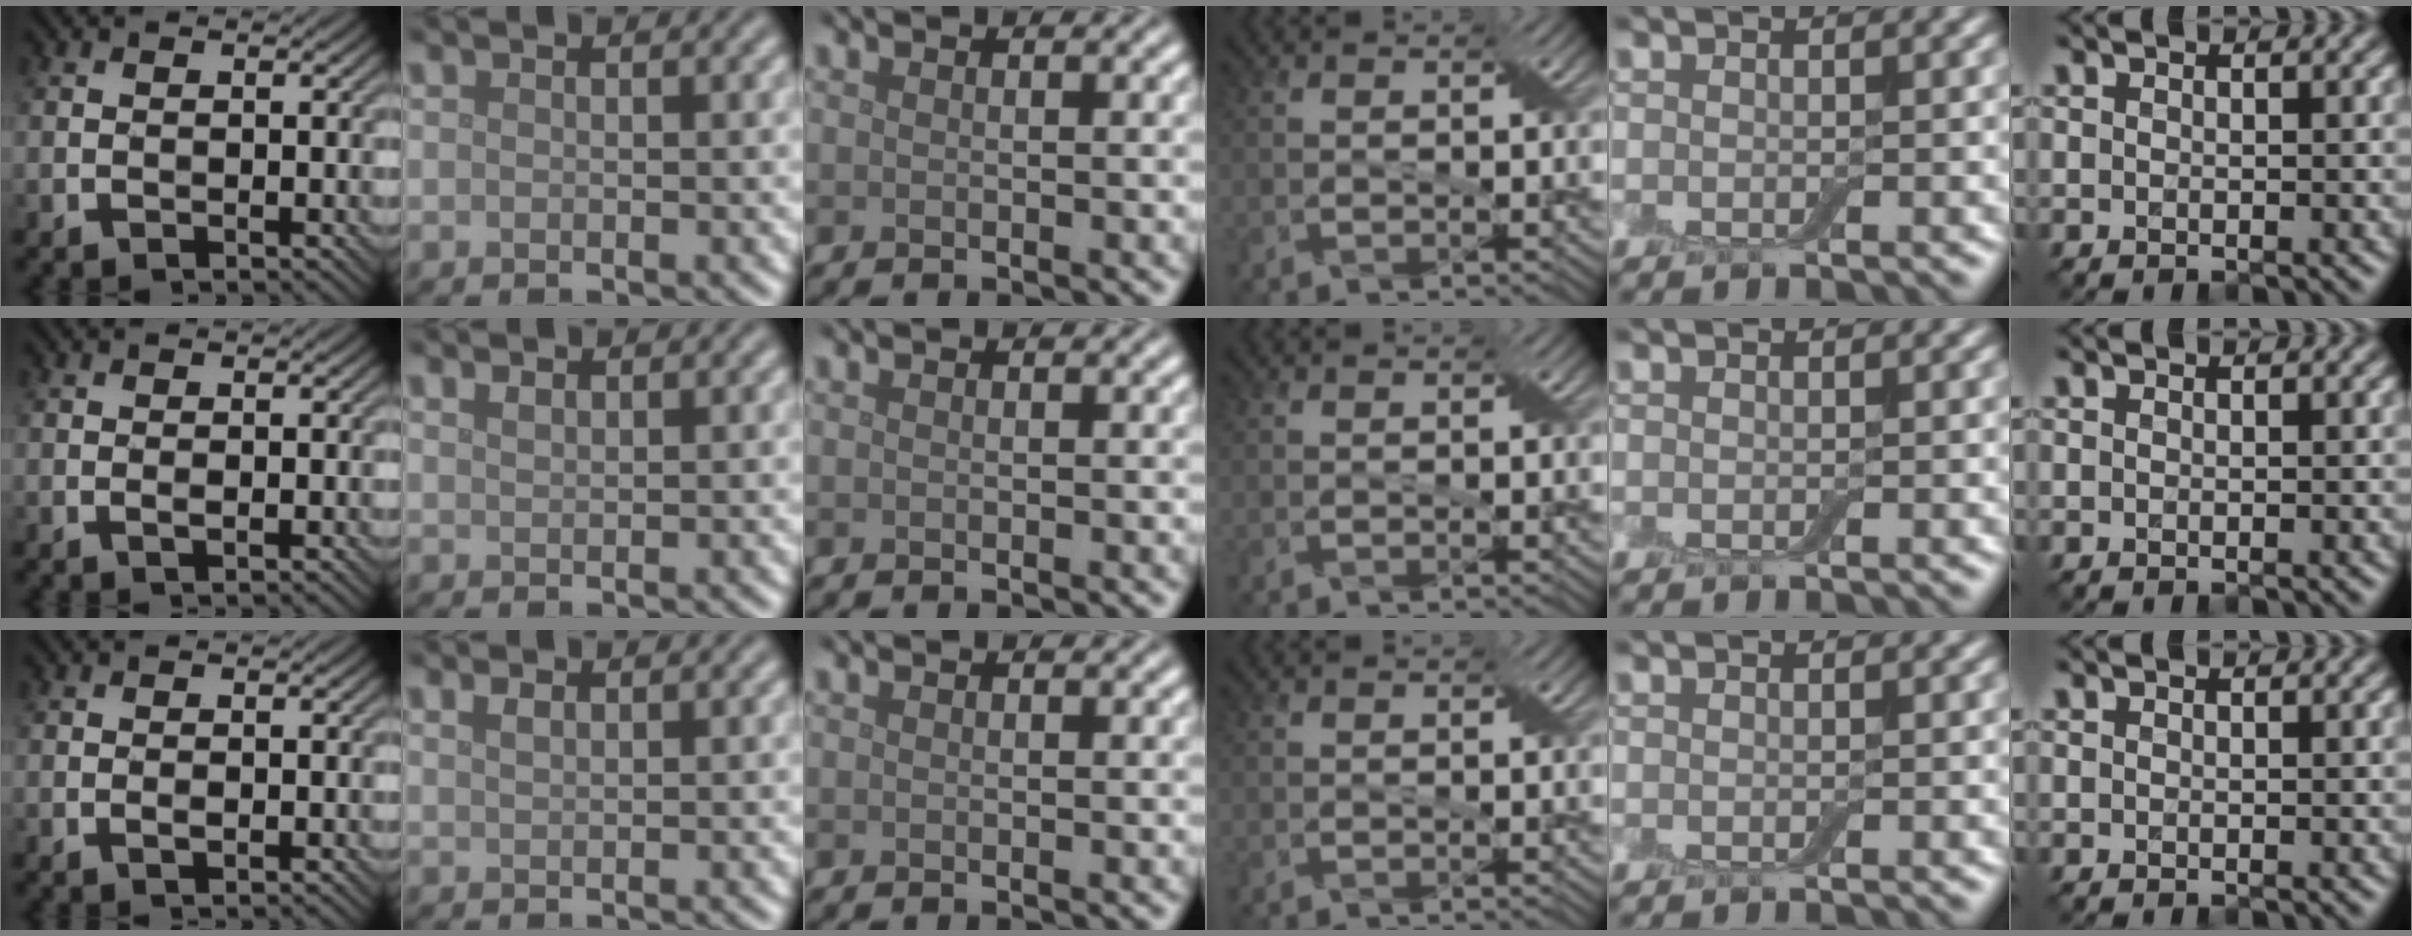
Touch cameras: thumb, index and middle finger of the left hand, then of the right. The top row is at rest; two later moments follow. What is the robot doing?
{"motion": "fold", "object": "bandage"}